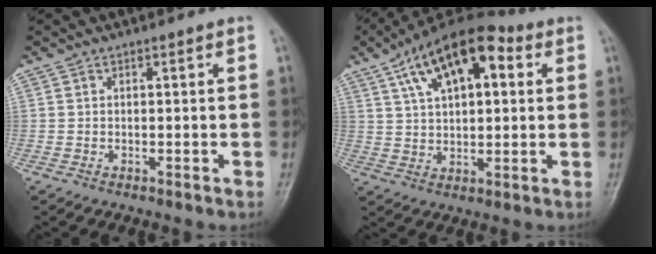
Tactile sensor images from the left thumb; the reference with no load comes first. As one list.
[{"total": 16.6, "force": [6.4, 8.1, 13.0], "torque": [-0.189, 0.010, 0.099]}]